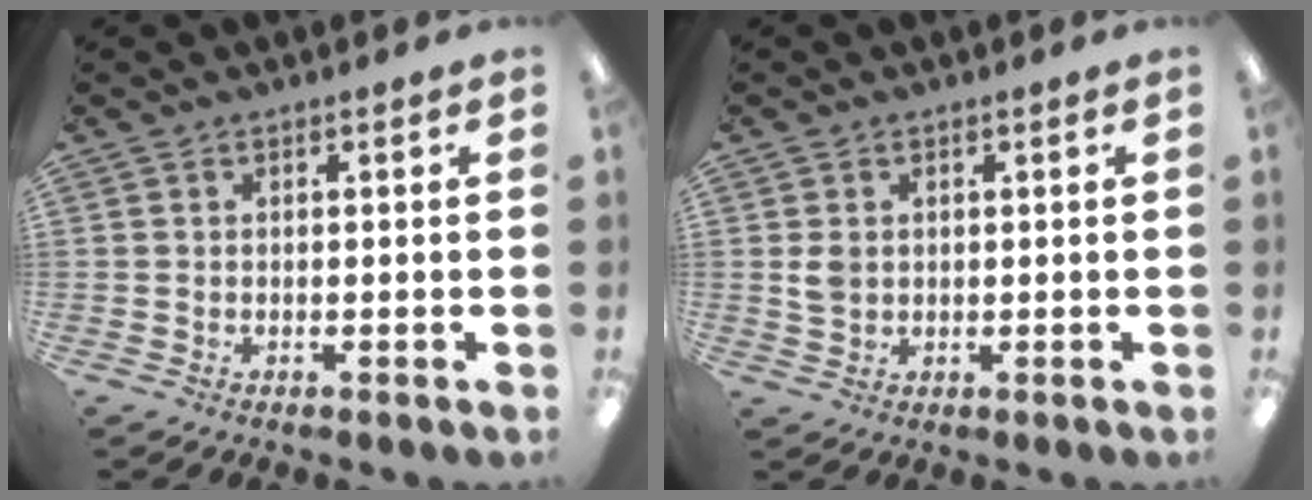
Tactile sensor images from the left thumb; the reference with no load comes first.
{"total": 2.9, "force": [0.9, 2.4, 1.5], "torque": [-0.023, 0.000, 0.014]}